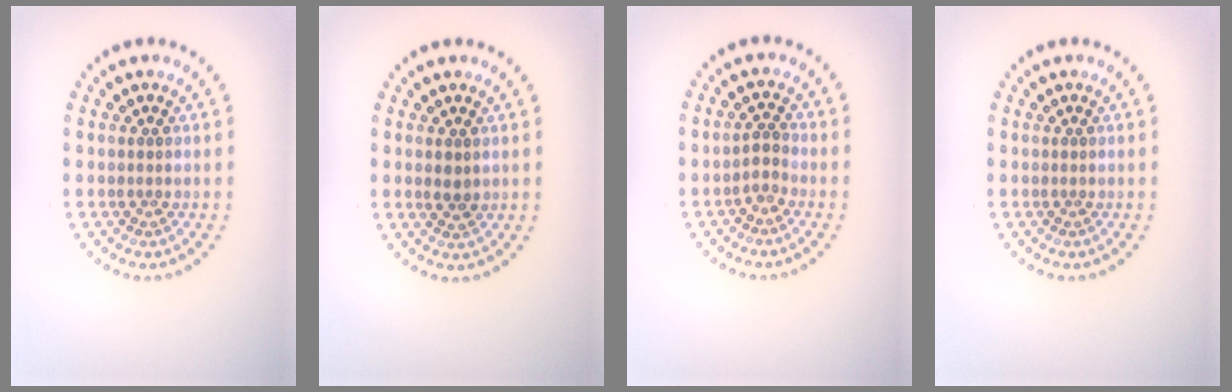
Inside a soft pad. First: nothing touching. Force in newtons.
{"total": 1.2, "press": 1.2, "slide": 0.2}
{"total": 1.4, "press": 1.0, "slide": 1.0}
{"total": 0.0}